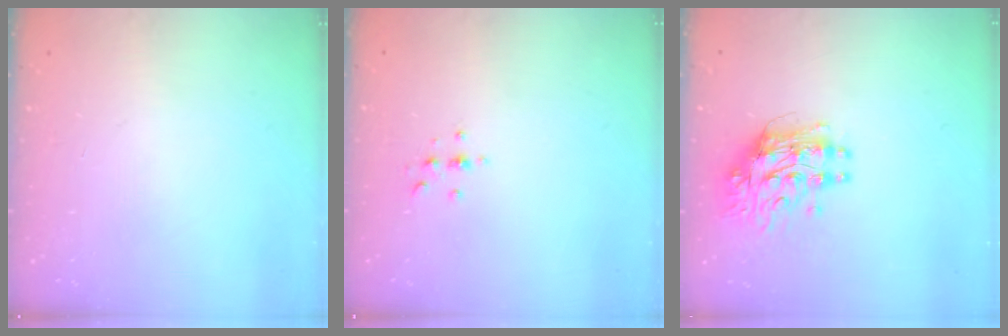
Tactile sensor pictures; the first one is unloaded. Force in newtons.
{"total": 2.3, "press": 2.3, "slide": 0.2}
{"total": 10.4, "press": 10.4, "slide": 0.9}